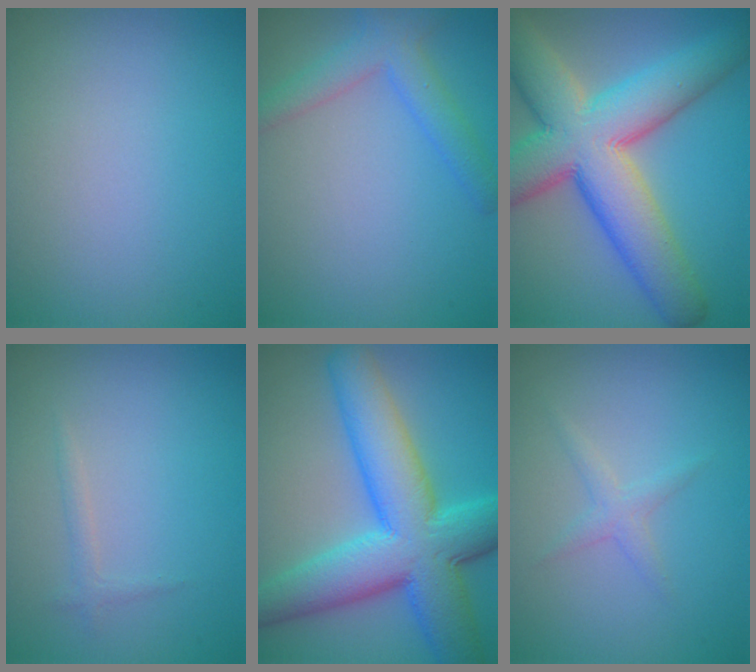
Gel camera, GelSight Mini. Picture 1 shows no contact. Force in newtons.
{"total": 3.3, "press": 3.3, "slide": 0.1}
{"total": 12.6, "press": 12.6, "slide": 0.7}
{"total": 0.8, "press": 0.8, "slide": 0.1}
{"total": 11.3, "press": 11.3, "slide": 0.1}
{"total": 1.8, "press": 1.8, "slide": 0.1}